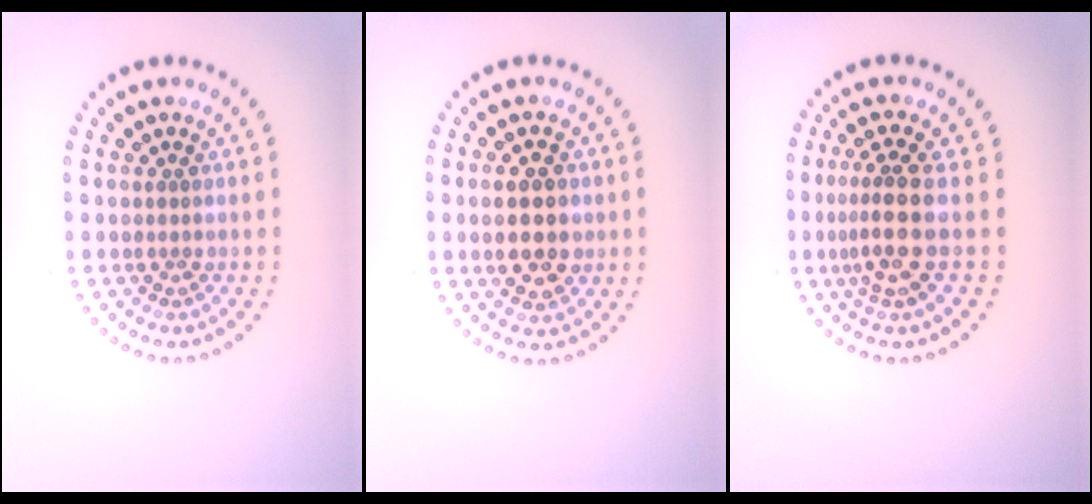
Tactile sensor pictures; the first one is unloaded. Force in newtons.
{"total": 3.8, "press": 3.8, "slide": 0.2}
{"total": 3.5, "press": 2.6, "slide": 2.3}